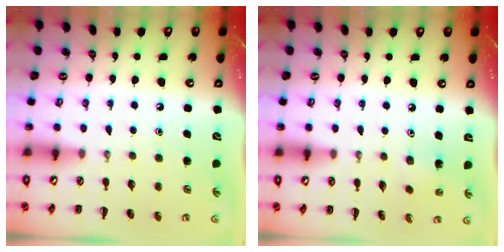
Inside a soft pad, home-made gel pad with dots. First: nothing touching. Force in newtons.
{"total": 1.8, "press": 1.7, "slide": 0.6}